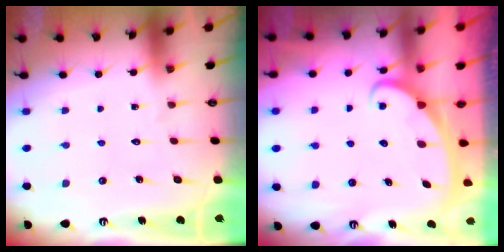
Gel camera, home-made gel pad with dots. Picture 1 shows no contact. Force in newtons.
{"total": 2.6, "press": 2.5, "slide": 0.3}